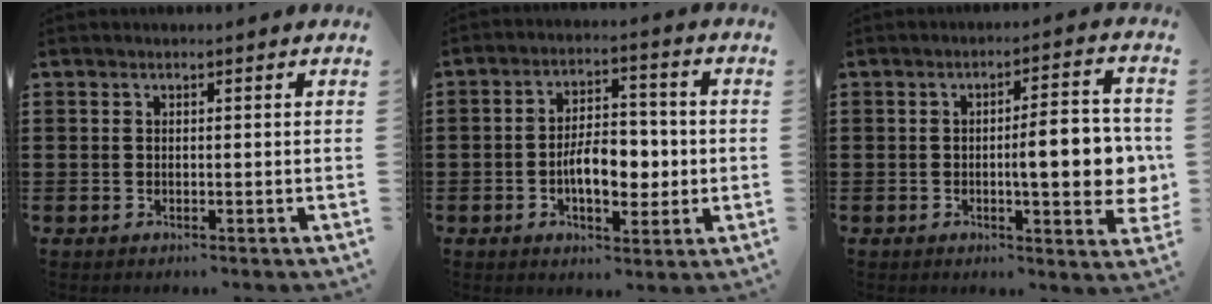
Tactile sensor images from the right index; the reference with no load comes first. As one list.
[{"total": 7.7, "force": [-1.3, 4.3, 6.3], "torque": [-0.090, 0.006, -0.029]}, {"total": 9.2, "force": [-0.6, 2.4, 8.9], "torque": [-0.119, -0.007, -0.015]}]